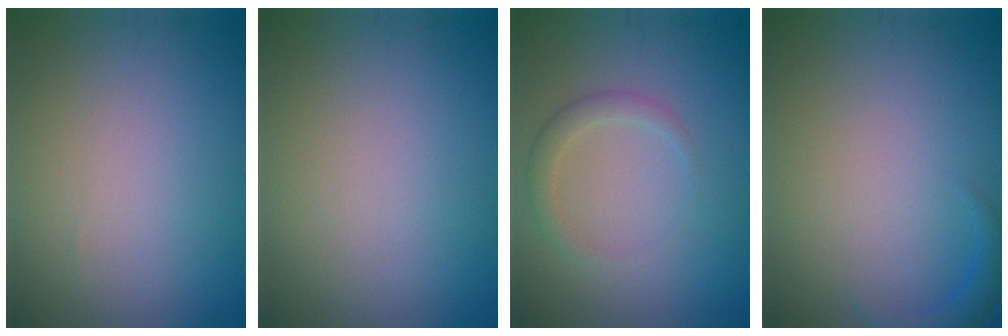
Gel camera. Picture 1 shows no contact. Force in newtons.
{"total": 0.0}
{"total": 1.9, "press": 1.9, "slide": 0.2}
{"total": 1.7, "press": 1.6, "slide": 0.2}